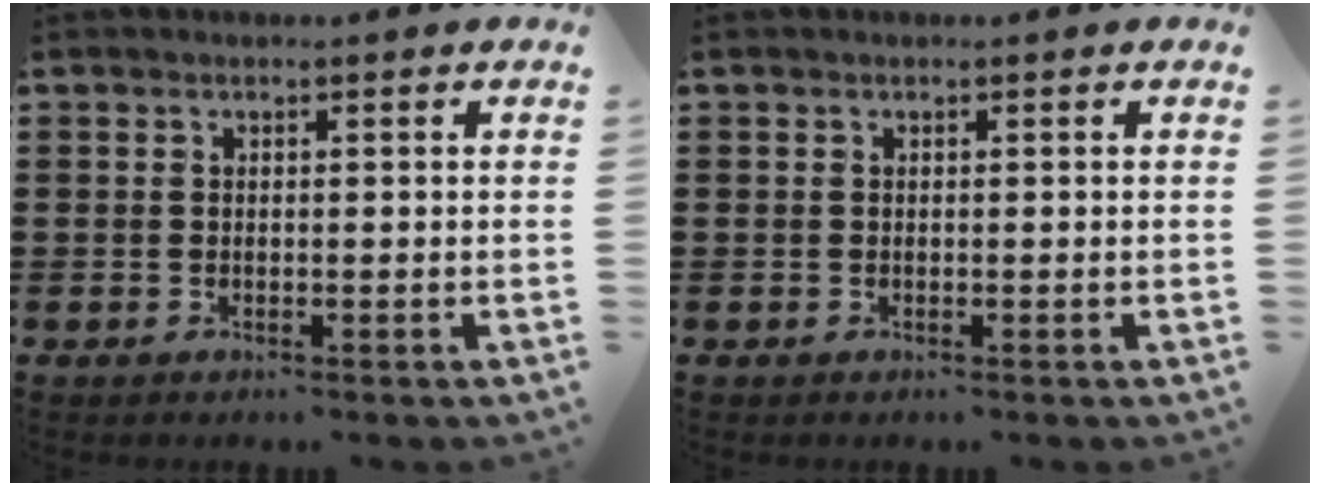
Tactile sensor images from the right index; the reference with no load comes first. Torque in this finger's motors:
{"motor_torque": [1.31, 0.83, 0.00, -0.01]}